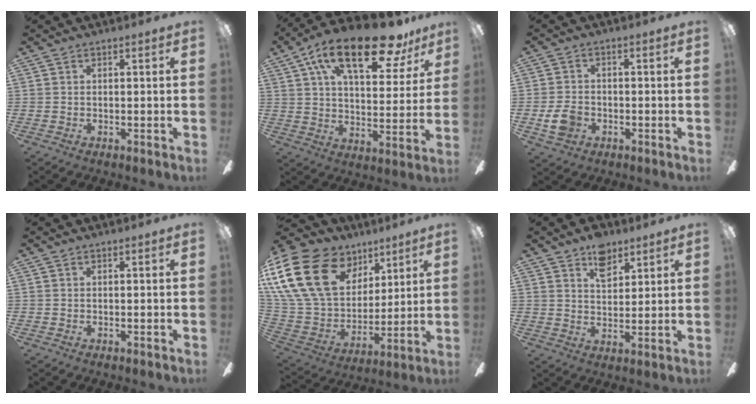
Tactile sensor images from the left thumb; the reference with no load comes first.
{"total": 21.8, "force": [13.8, 8.3, 14.7], "torque": [-0.248, -0.059, 0.230]}
{"total": 6.2, "force": [-2.1, 4.6, 3.6], "torque": [-0.075, 0.007, -0.040]}
{"total": 0.0}
{"total": 27.3, "force": [12.0, 18.8, 15.8], "torque": [-0.337, -0.050, 0.239]}
{"total": 7.9, "force": [5.2, 4.5, 3.9], "torque": [-0.051, -0.017, 0.092]}